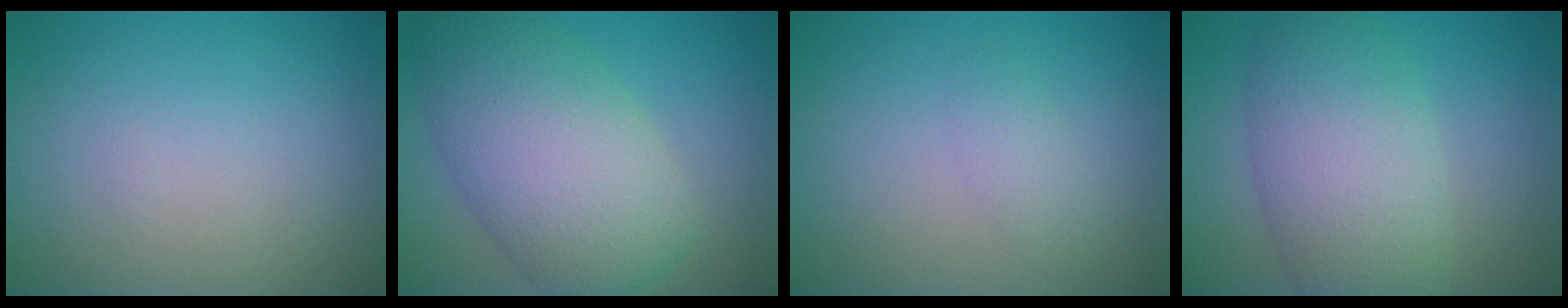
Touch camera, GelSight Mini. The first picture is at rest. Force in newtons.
{"total": 9.9, "press": 9.9, "slide": 0.4}
{"total": 1.4, "press": 1.4, "slide": 0.0}
{"total": 7.9, "press": 7.9, "slide": 0.4}